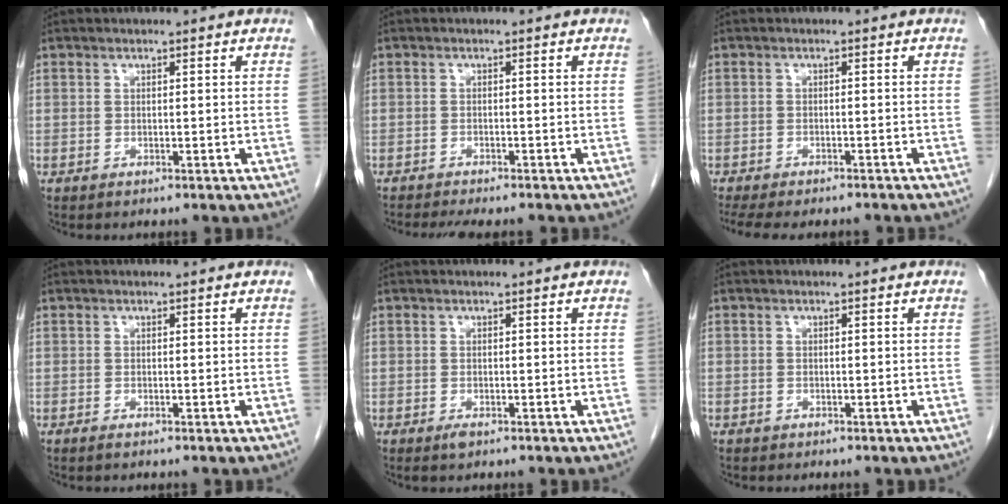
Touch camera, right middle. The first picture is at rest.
{"total": 6.8, "force": [-6.0, 1.3, 2.9], "torque": [-0.040, -0.008, -0.085]}
{"total": 11.5, "force": [-9.9, 2.9, 4.9], "torque": [-0.088, -0.009, -0.129]}
{"total": 0.5, "force": [-0.4, 0.0, 0.3], "torque": [-0.008, -0.001, -0.007]}
{"total": 1.0, "force": [-0.7, 0.3, 0.7], "torque": [-0.013, -0.001, -0.008]}
{"total": 0.7, "force": [-0.5, 0.5, 0.0], "torque": [-0.008, 0.003, -0.009]}